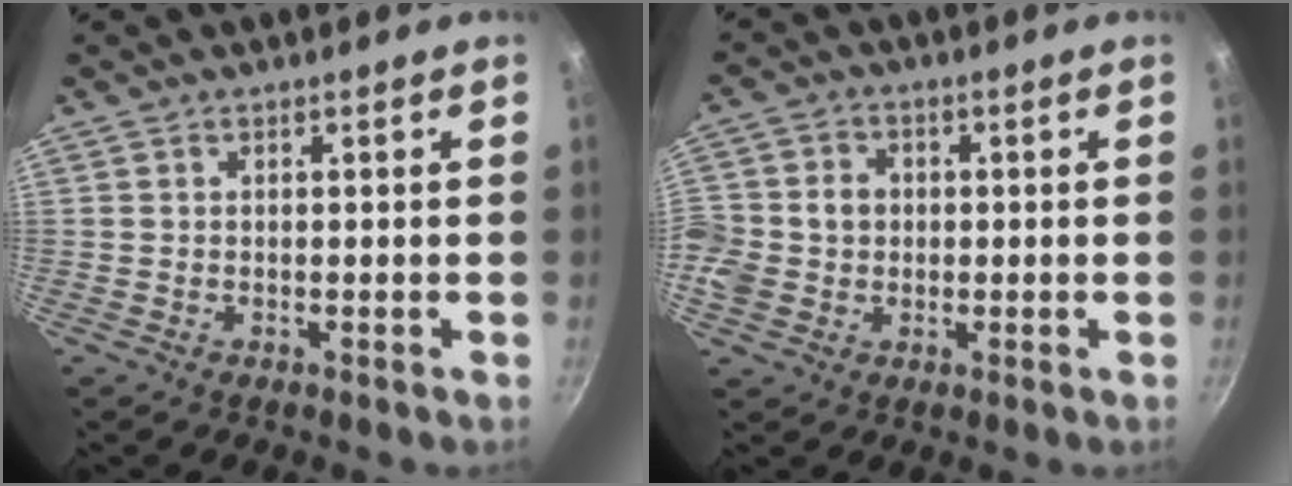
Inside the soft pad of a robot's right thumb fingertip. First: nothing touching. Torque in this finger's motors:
{"motor_torque": [-0.01, 0.18, 0.38, -0.20, -0.06]}